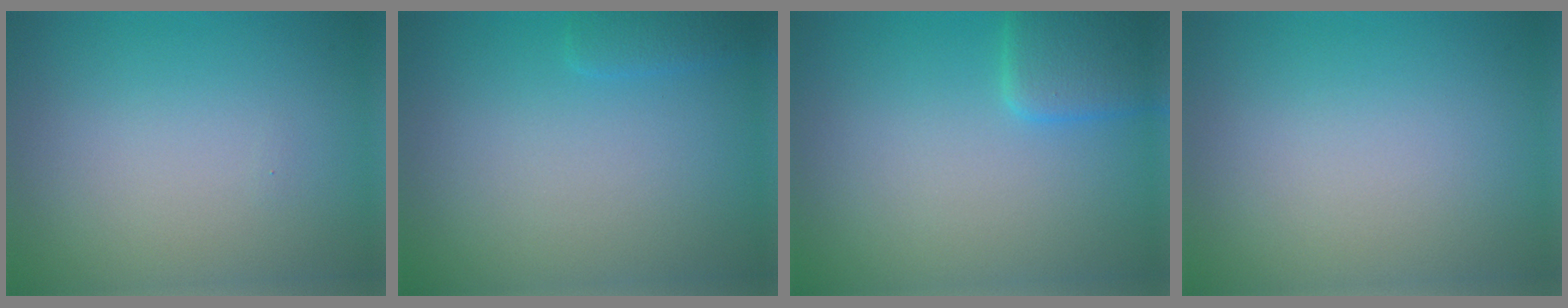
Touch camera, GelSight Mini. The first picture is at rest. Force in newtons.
{"total": 1.0, "press": 1.0, "slide": 0.1}
{"total": 3.2, "press": 3.1, "slide": 0.2}
{"total": 0.0}